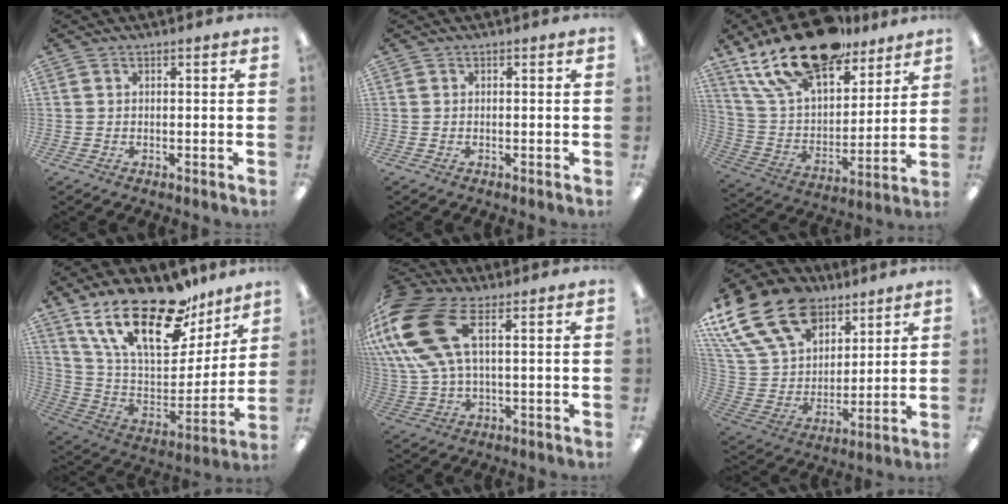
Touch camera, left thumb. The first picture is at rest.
{"total": 0.0}
{"total": 22.8, "force": [17.0, 9.6, 11.7], "torque": [-0.216, -0.092, 0.302]}
{"total": 25.1, "force": [17.4, 10.5, 14.8], "torque": [-0.265, -0.110, 0.305]}
{"total": 19.1, "force": [6.8, 8.5, 15.6], "torque": [-0.330, -0.011, 0.122]}
{"total": 23.4, "force": [13.9, 14.7, 11.7], "torque": [-0.238, -0.070, 0.260]}